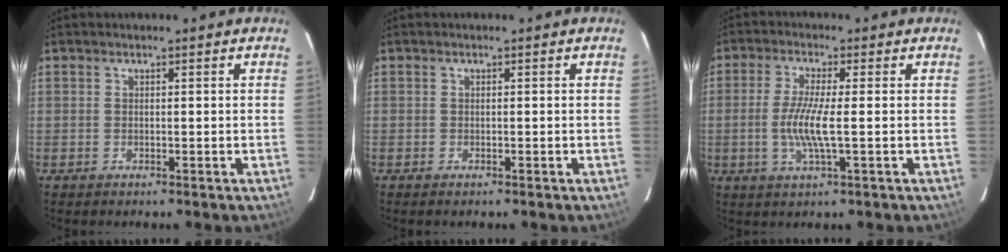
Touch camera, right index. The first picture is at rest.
{"total": 0.5, "force": [-0.4, 0.2, 0.2], "torque": [-0.006, -0.002, -0.009]}
{"total": 6.8, "force": [-1.0, 0.5, 6.8], "torque": [-0.138, -0.006, -0.023]}